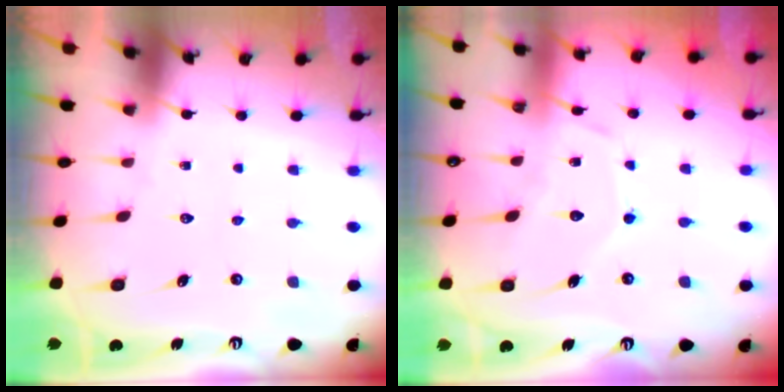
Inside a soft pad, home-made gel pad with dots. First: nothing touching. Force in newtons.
{"total": 9.7, "press": 9.7, "slide": 0.8}